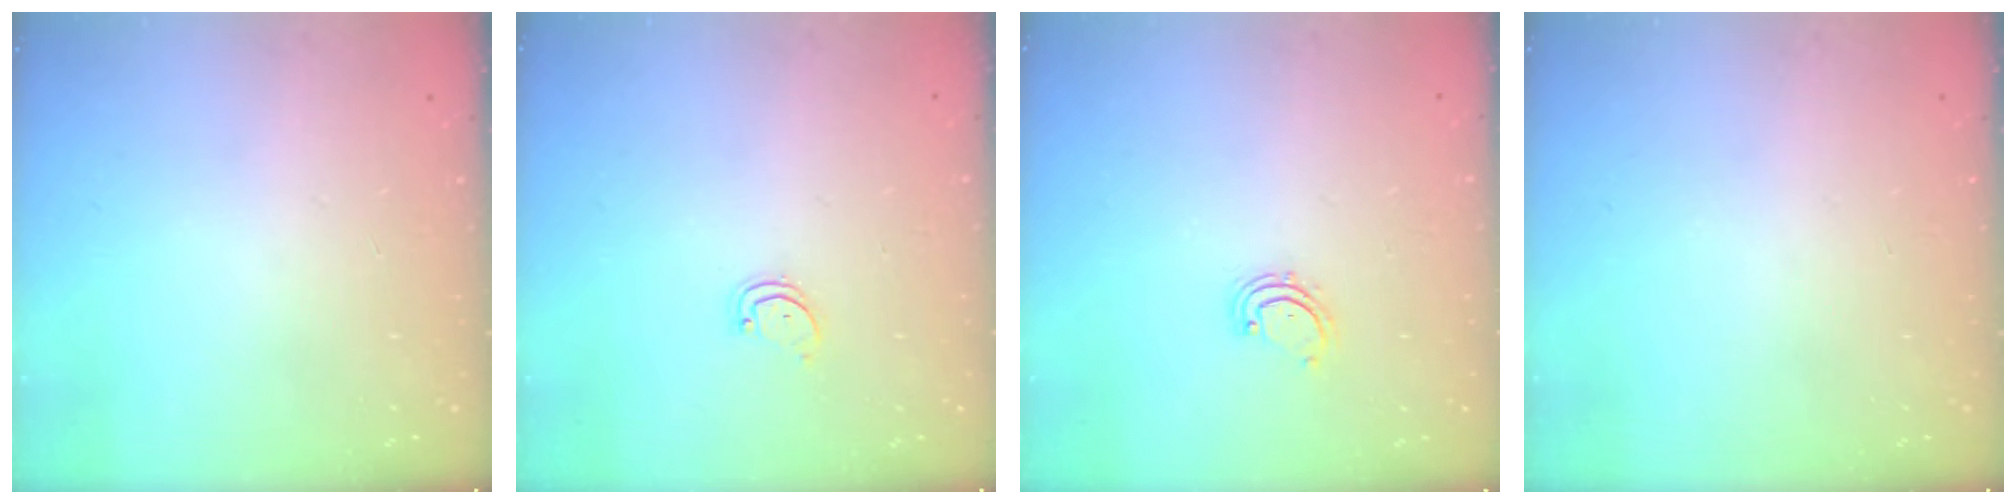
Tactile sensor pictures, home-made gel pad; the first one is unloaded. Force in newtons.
{"total": 2.3, "press": 2.3, "slide": 0.1}
{"total": 2.6, "press": 2.6, "slide": 0.3}
{"total": 0.0}